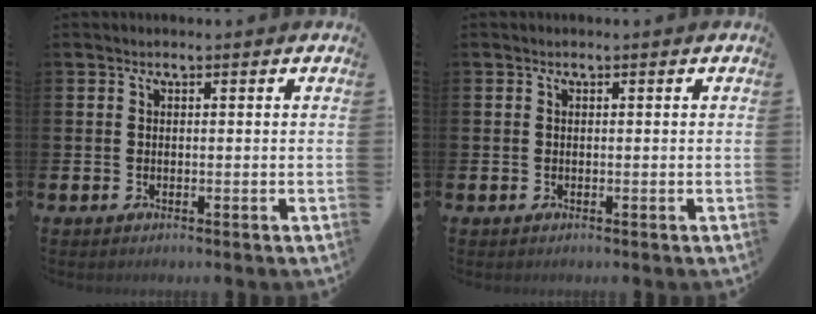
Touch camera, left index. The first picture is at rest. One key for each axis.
{"total": 0.0}